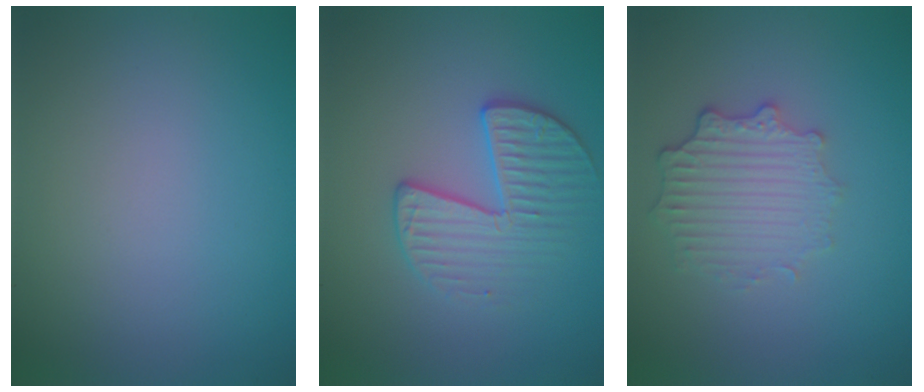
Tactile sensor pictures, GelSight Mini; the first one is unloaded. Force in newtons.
{"total": 3.3, "press": 3.0, "slide": 1.3}
{"total": 3.6, "press": 2.8, "slide": 2.2}